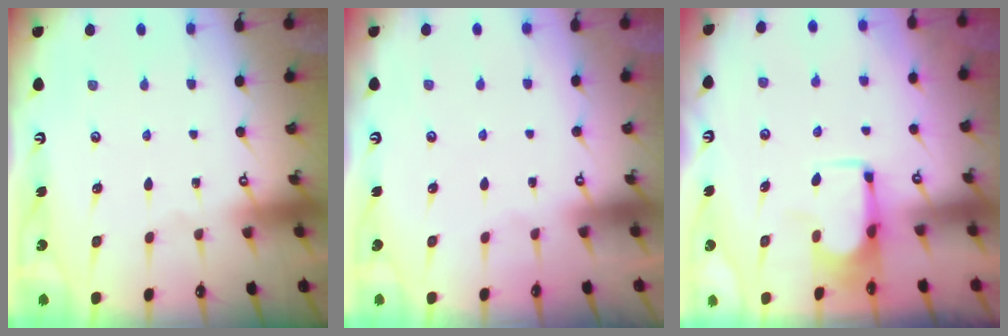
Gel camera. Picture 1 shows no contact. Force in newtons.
{"total": 1.5, "press": 1.4, "slide": 0.7}
{"total": 3.3, "press": 3.2, "slide": 0.5}